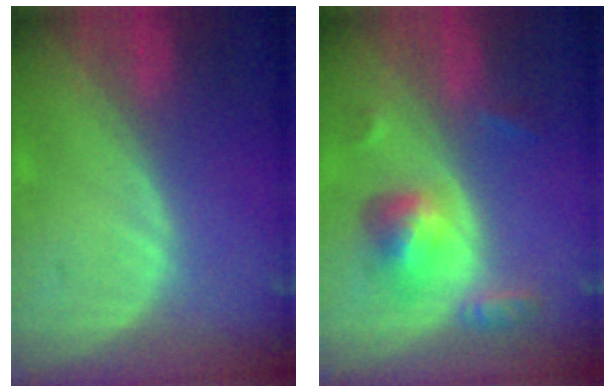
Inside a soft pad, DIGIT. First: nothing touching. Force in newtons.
{"total": 6.0, "press": 5.3, "slide": 2.8}